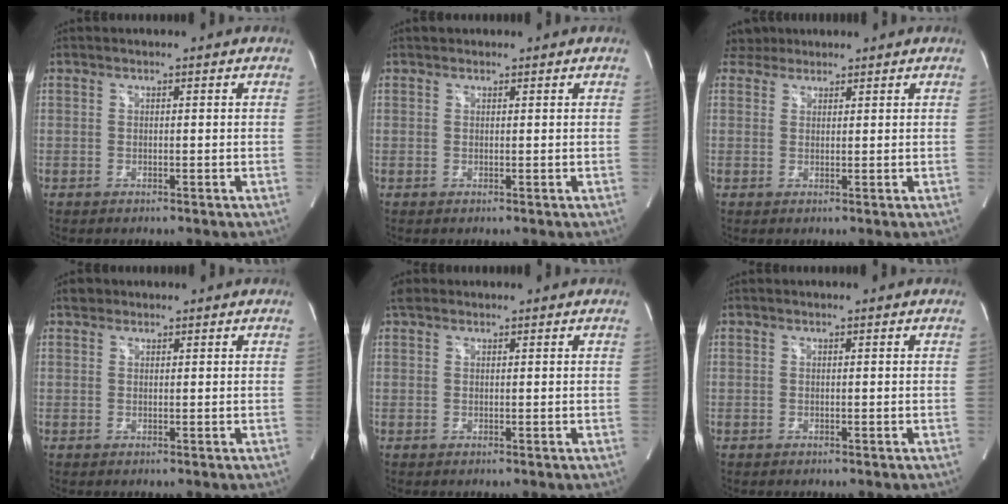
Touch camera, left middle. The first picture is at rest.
{"total": 0.7, "force": [0.6, 0.4, 0.0], "torque": [-0.007, 0.007, 0.010]}
{"total": 2.7, "force": [2.4, 1.2, -0.2], "torque": [-0.002, 0.015, 0.042]}
{"total": 1.3, "force": [1.0, 0.8, 0.1], "torque": [0.001, 0.009, 0.012]}
{"total": 1.7, "force": [1.3, 0.9, 0.5], "torque": [-0.018, 0.019, 0.023]}
{"total": 0.0}